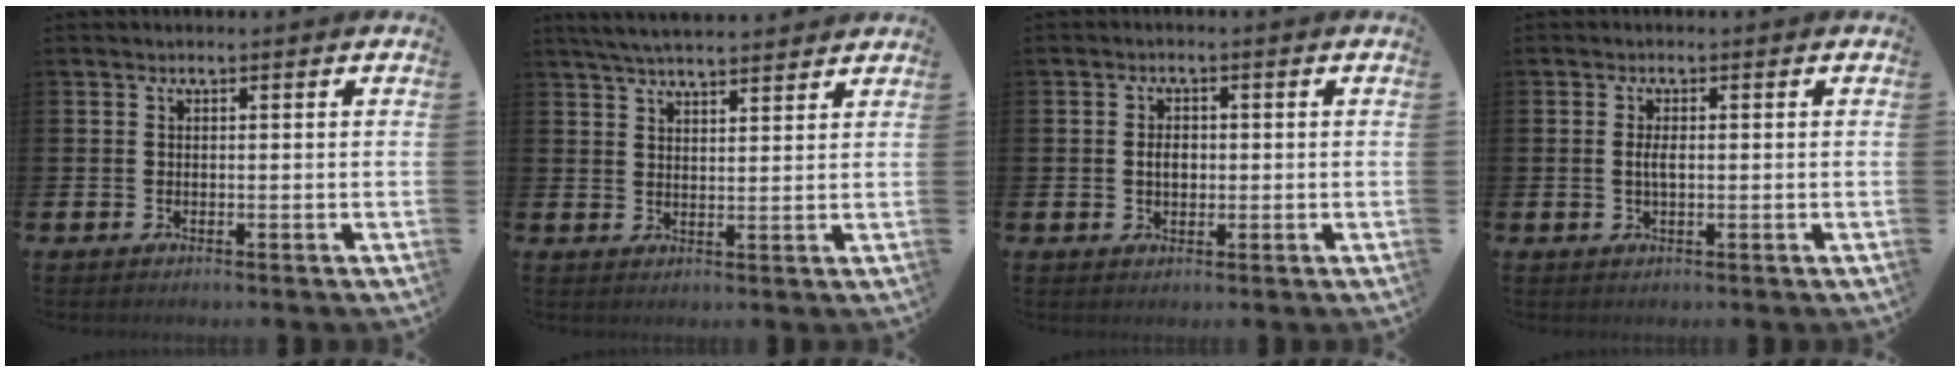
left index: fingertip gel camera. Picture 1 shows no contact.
{"total": 4.8, "force": [4.7, 0.4, 1.1], "torque": [-0.038, -0.015, 0.087]}
{"total": 2.4, "force": [0.1, 1.7, 1.8], "torque": [-0.012, -0.002, -0.005]}
{"total": 1.9, "force": [0.0, 0.7, 1.8], "torque": [-0.029, 0.000, -0.003]}